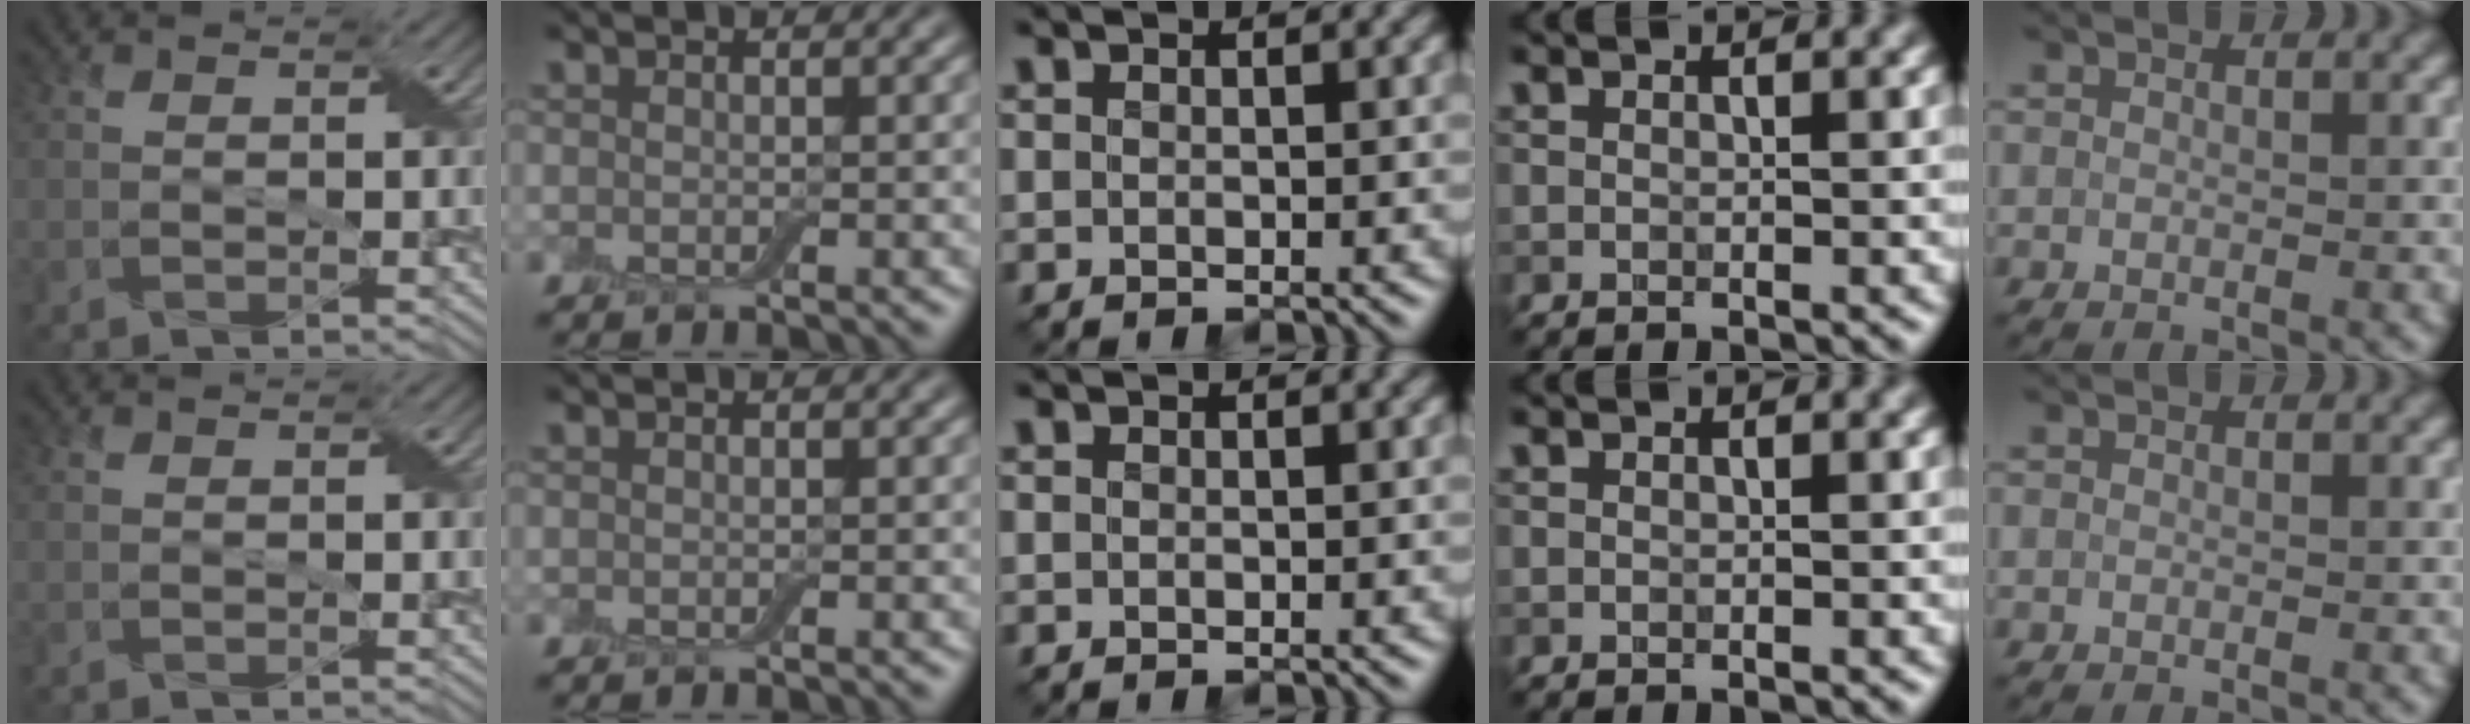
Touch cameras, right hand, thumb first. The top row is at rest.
{}